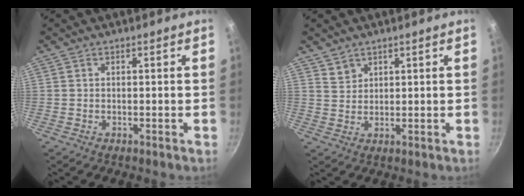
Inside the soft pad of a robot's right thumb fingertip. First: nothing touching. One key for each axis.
{"total": 2.5, "fx": 1.9, "fy": 1.6, "fz": 0.3, "tx": 0.010, "ty": -0.001, "tz": 0.040}